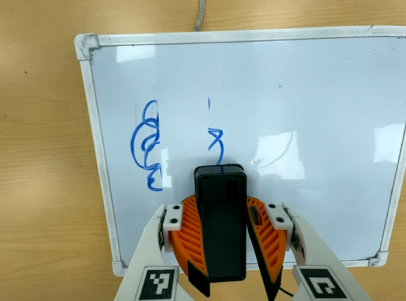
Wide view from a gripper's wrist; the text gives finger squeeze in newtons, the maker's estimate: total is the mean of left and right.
{"total": 9.8, "left": 10.3, "right": 9.3}